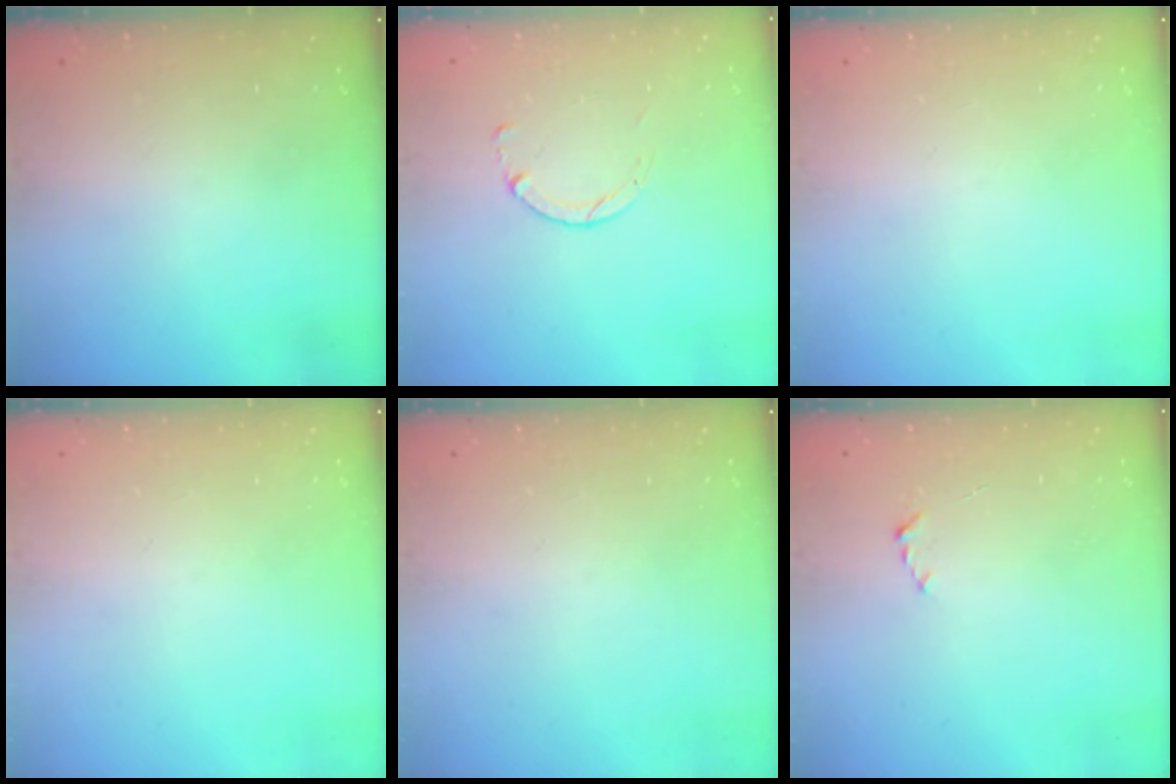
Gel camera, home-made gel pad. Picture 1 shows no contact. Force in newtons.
{"total": 1.8, "press": 1.8, "slide": 0.2}
{"total": 0.0}
{"total": 0.0}
{"total": 0.0}
{"total": 2.2, "press": 2.1, "slide": 0.3}